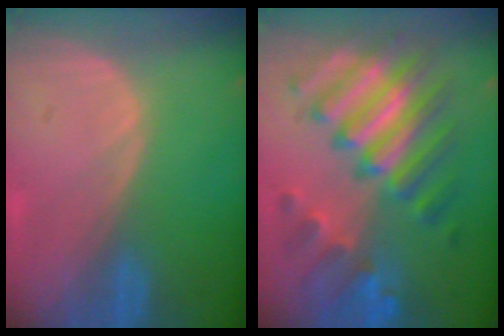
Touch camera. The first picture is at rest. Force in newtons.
{"total": 11.9, "press": 11.8, "slide": 1.0}